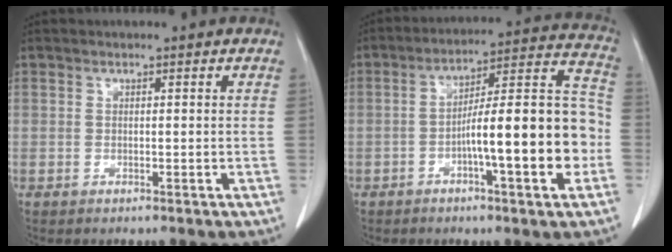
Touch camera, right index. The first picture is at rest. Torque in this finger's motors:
{"motor_torque": [1.77, -0.37, 0.96, 0.11]}